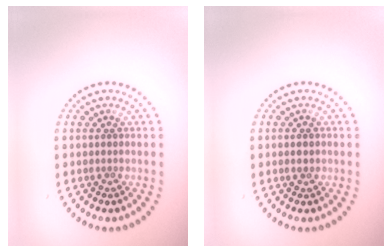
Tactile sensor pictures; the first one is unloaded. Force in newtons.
{"total": 1.4, "press": 1.4, "slide": 0.1}